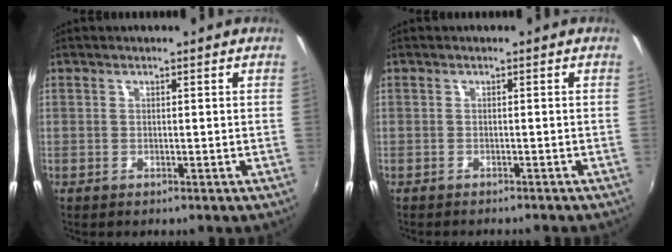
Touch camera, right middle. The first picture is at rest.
{"total": 1.9, "force": [-1.8, 0.2, 0.6], "torque": [-0.019, -0.011, -0.031]}